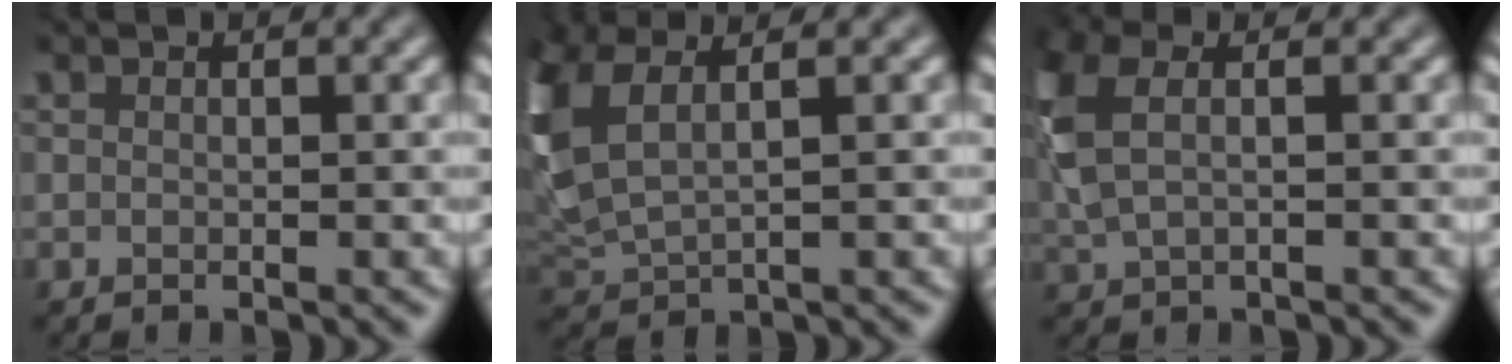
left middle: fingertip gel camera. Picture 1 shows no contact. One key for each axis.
{"total": 6.6, "fx": 2.3, "fy": 3.2, "fz": 5.3, "tx": -0.151, "ty": 0.011, "tz": 0.045}
{"total": 4.3, "fx": 1.0, "fy": 2.0, "fz": 3.6, "tx": -0.102, "ty": 0.008, "tz": 0.018}